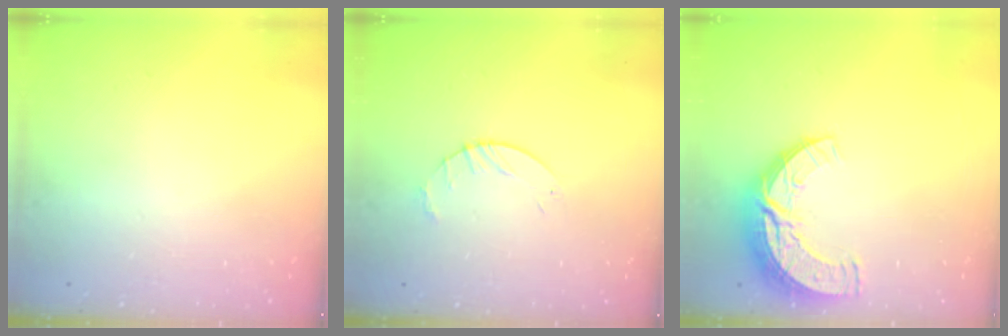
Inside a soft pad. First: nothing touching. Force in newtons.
{"total": 3.5, "press": 3.5, "slide": 0.4}
{"total": 11.6, "press": 11.5, "slide": 1.0}